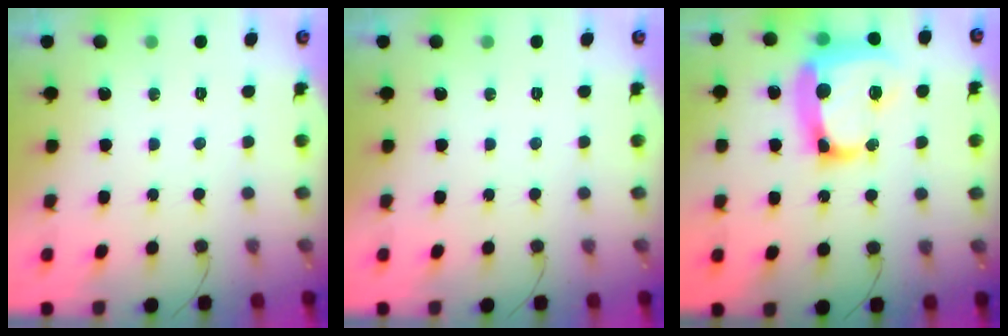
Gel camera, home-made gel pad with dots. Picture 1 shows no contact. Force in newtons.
{"total": 0.0}
{"total": 19.0, "press": 18.8, "slide": 2.2}